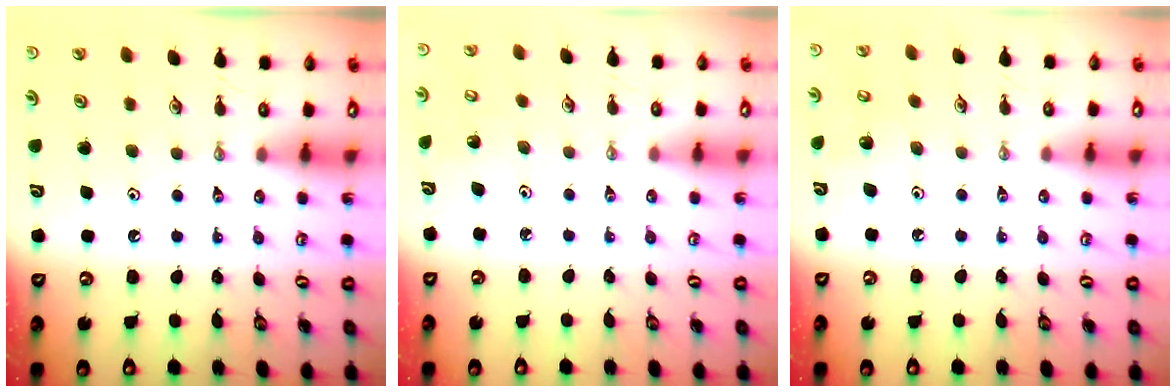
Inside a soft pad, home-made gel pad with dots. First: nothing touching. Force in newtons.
{"total": 2.9, "press": 2.9, "slide": 0.2}
{"total": 7.5, "press": 7.4, "slide": 1.1}